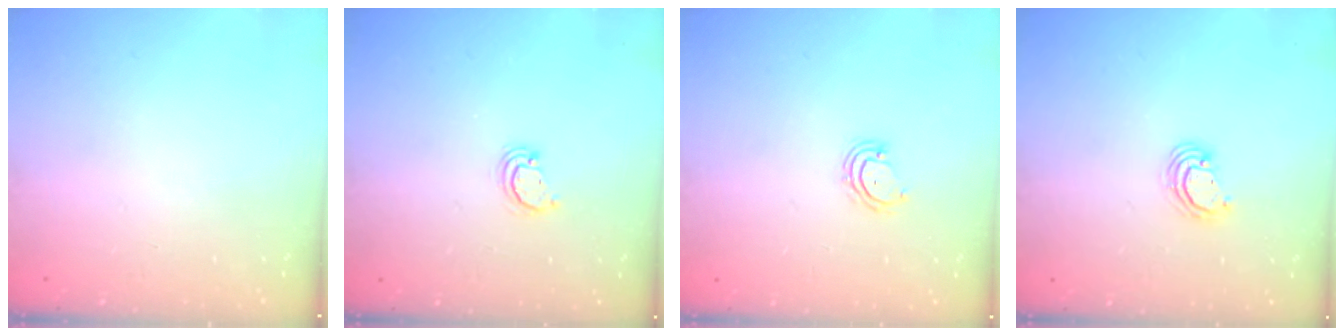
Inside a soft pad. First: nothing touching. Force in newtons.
{"total": 2.5, "press": 2.5, "slide": 0.3}
{"total": 4.1, "press": 4.1, "slide": 0.3}
{"total": 3.0, "press": 3.0, "slide": 0.3}